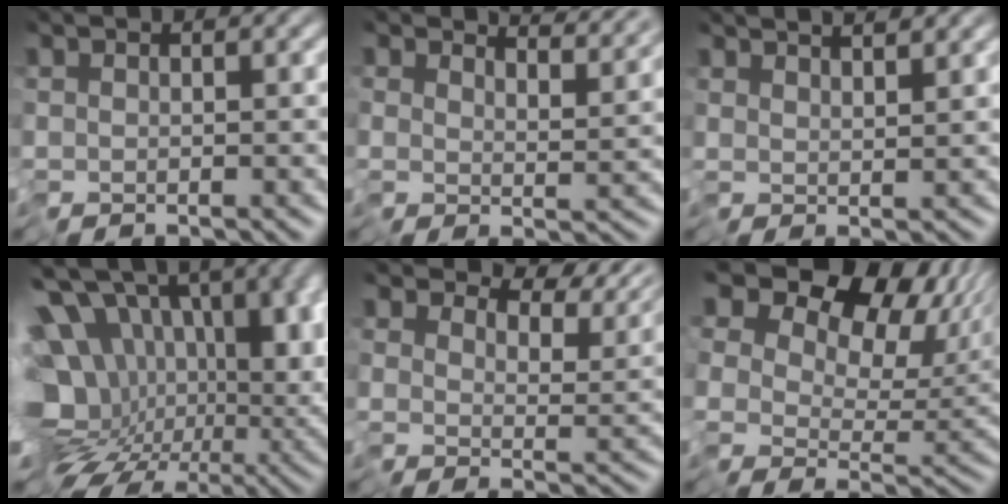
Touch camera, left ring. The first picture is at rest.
{"total": 4.3, "force": [4.3, -0.2, 0.8], "torque": [-0.008, 0.008, 0.060]}
{"total": 3.4, "force": [3.1, -0.1, 1.2], "torque": [-0.014, 0.023, 0.038]}
{"total": 16.1, "force": [1.6, 11.3, 11.3], "torque": [-0.168, -0.012, 0.057]}
{"total": 5.6, "force": [5.1, 1.8, 1.4], "torque": [-0.020, -0.002, 0.084]}
{"total": 15.4, "force": [7.7, 10.1, 8.7], "torque": [-0.152, 0.050, 0.129]}